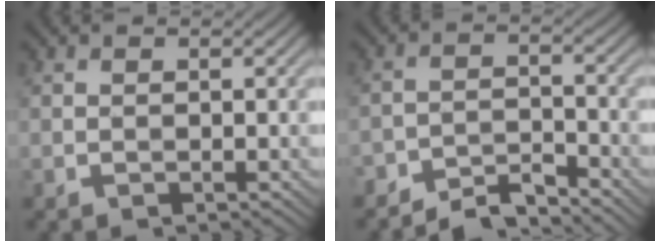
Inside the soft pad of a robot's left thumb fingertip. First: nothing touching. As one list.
[{"total": 4.7, "force": [-4.4, 1.0, 1.4], "torque": [-0.020, 0.007, -0.084]}]